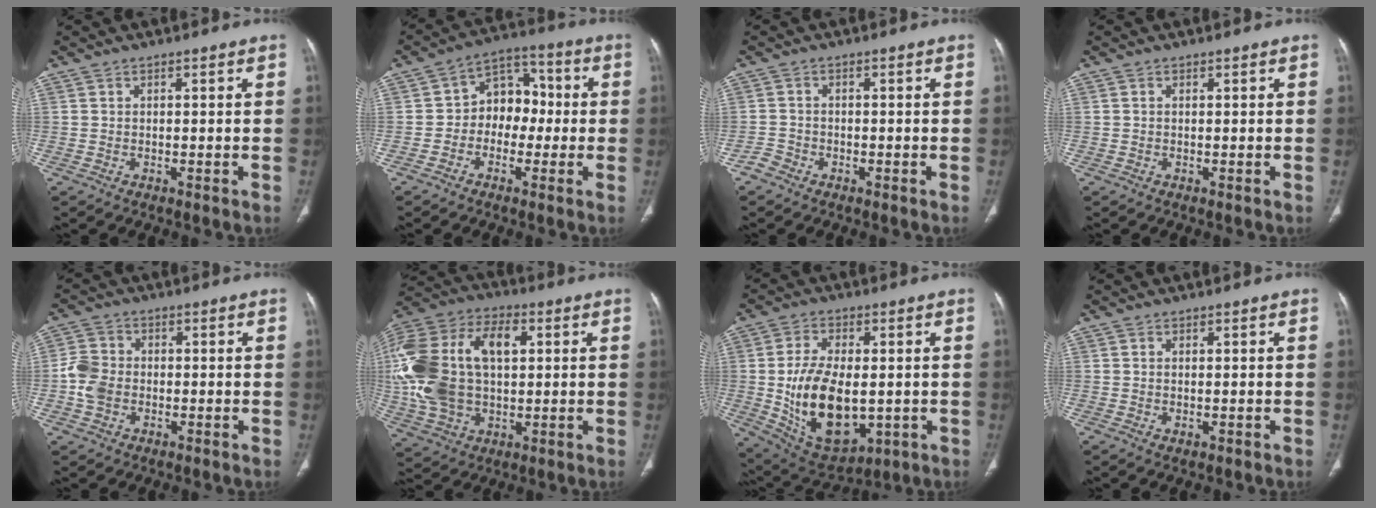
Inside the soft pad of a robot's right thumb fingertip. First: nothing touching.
{"total": 9.5, "force": [-0.9, 7.4, 5.8], "torque": [-0.045, 0.039, -0.029]}
{"total": 1.9, "force": [-1.4, 1.2, 0.2], "torque": [-0.005, 0.005, -0.033]}
{"total": 0.0}
{"total": 5.6, "force": [-1.1, 4.5, 3.2], "torque": [-0.057, 0.011, -0.027]}
{"total": 24.5, "force": [3.2, 15.2, 19.0], "torque": [-0.412, 0.017, 0.059]}
{"total": 17.6, "force": [-1.6, 9.9, 14.4], "torque": [-0.241, -0.007, -0.001]}
{"total": 0.8, "force": [-0.2, 0.5, 0.7], "torque": [-0.018, -0.005, -0.001]}